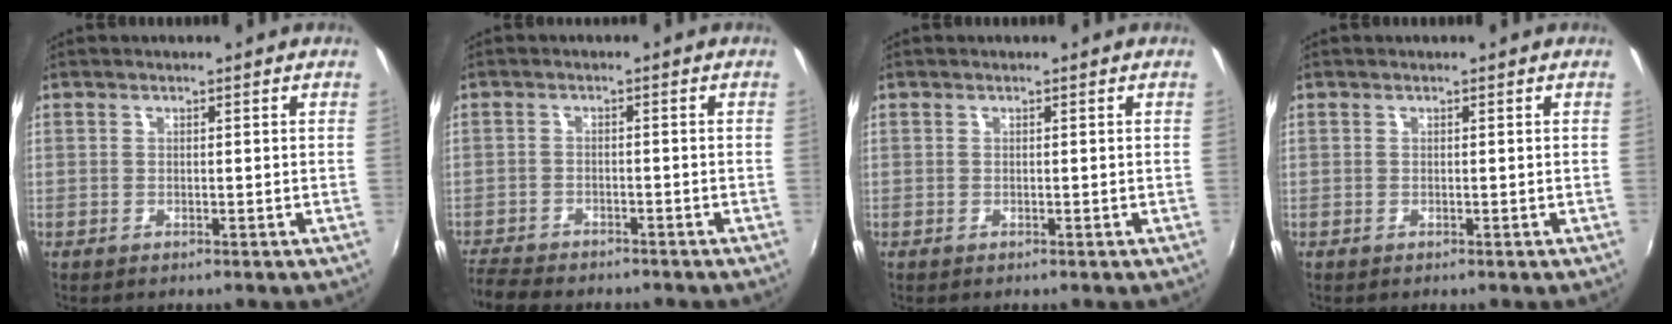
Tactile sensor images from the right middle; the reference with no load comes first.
{"total": 7.5, "force": [-6.9, 1.8, 2.3], "torque": [-0.075, -0.024, -0.118]}
{"total": 0.0}
{"total": 0.0}